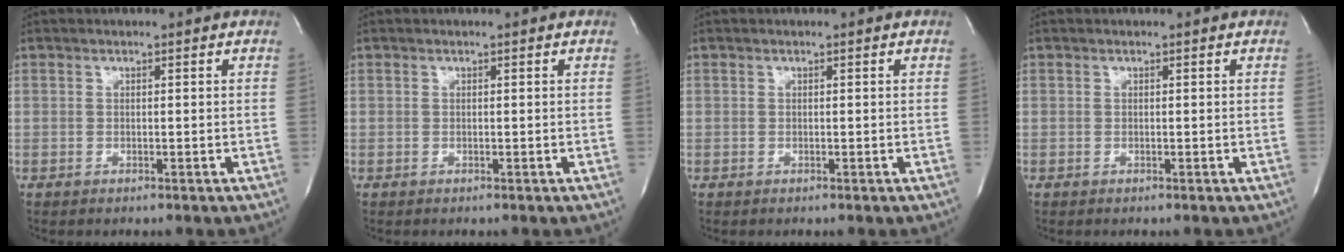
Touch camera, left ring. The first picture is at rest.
{"total": 0.0}
{"total": 0.0}
{"total": 0.0}